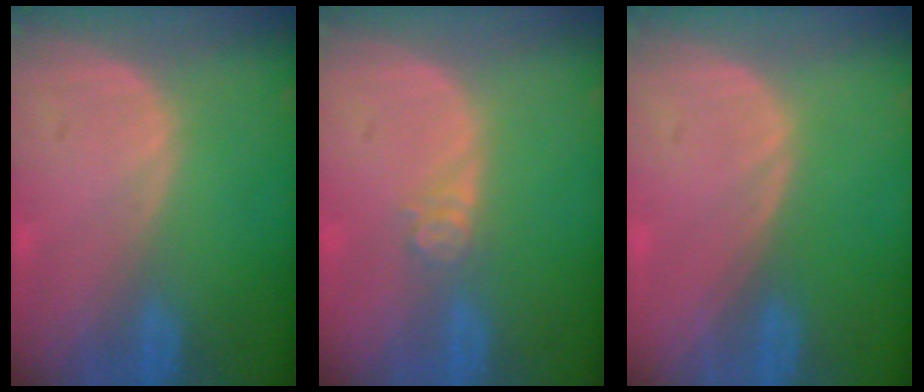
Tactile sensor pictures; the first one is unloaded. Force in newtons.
{"total": 2.7, "press": 2.2, "slide": 1.5}
{"total": 0.0}